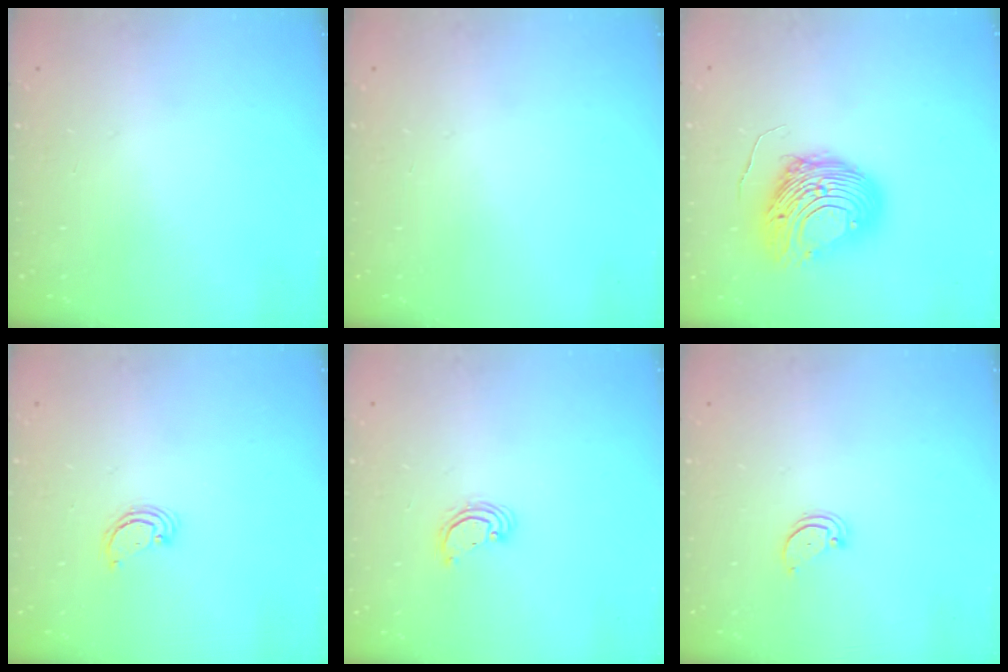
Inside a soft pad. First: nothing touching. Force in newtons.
{"total": 0.0}
{"total": 10.9, "press": 10.8, "slide": 1.3}
{"total": 3.1, "press": 3.1, "slide": 0.2}
{"total": 3.1, "press": 3.1, "slide": 0.1}
{"total": 1.4, "press": 1.3, "slide": 0.1}